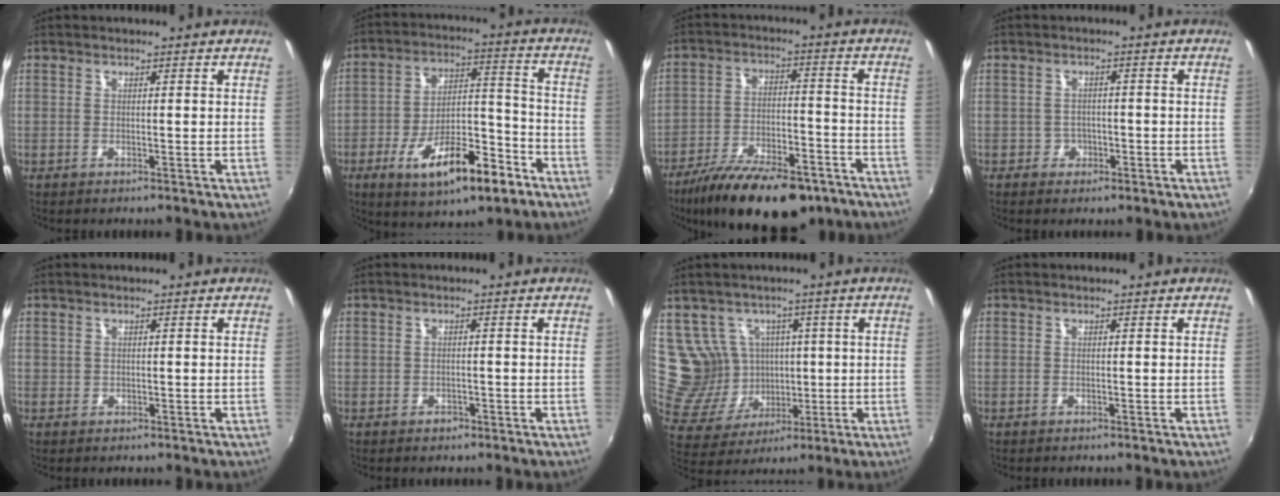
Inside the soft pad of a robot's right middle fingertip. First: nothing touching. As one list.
[{"total": 17.8, "force": [-9.8, 5.6, 13.7], "torque": [-0.239, -0.007, -0.148]}, {"total": 20.6, "force": [-15.1, 7.6, 11.9], "torque": [-0.219, -0.033, -0.227]}, {"total": 3.3, "force": [-1.4, 2.9, 0.4], "torque": [-0.012, 0.003, -0.022]}, {"total": 0.7, "force": [0.1, 0.7, 0.0], "torque": [0.002, 0.000, 0.002]}, {"total": 1.4, "force": [-0.7, 1.1, 0.3], "torque": [-0.007, -0.004, -0.009]}, {"total": 10.3, "force": [2.6, 9.3, 3.7], "torque": [-0.090, 0.005, 0.075]}, {"total": 0.0}]